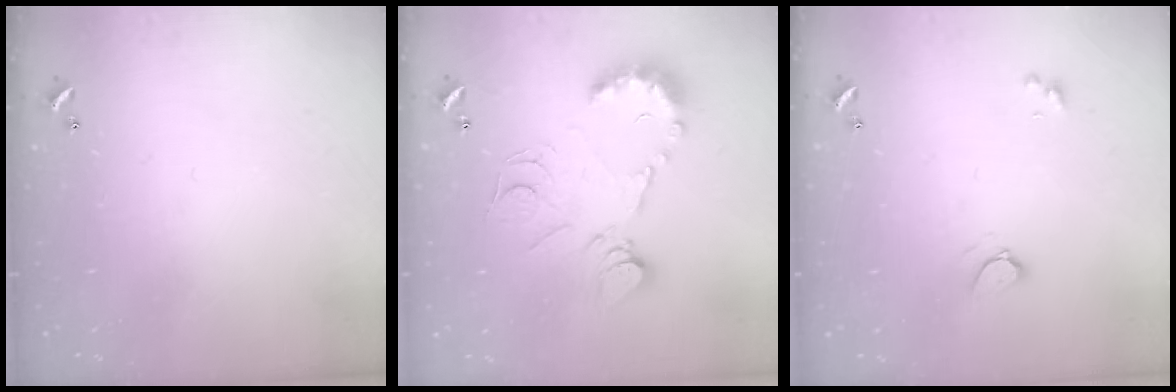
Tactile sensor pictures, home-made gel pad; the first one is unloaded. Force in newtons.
{"total": 14.0, "press": 13.9, "slide": 1.6}
{"total": 1.3, "press": 1.3, "slide": 0.2}